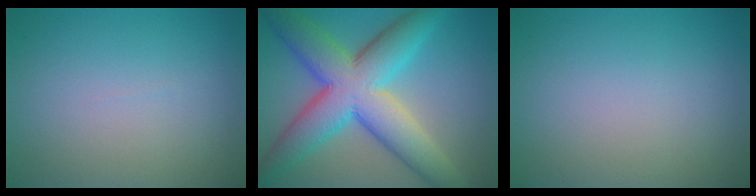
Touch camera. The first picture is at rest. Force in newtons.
{"total": 11.1, "press": 11.1, "slide": 0.3}
{"total": 0.0}